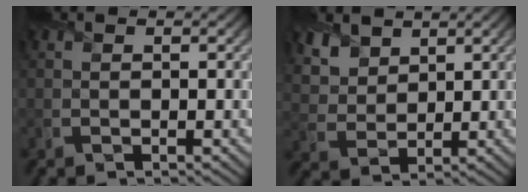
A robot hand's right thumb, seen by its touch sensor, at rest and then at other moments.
{"total": 5.8, "force": [4.1, 3.3, 2.3], "torque": [-0.079, -0.012, 0.098]}